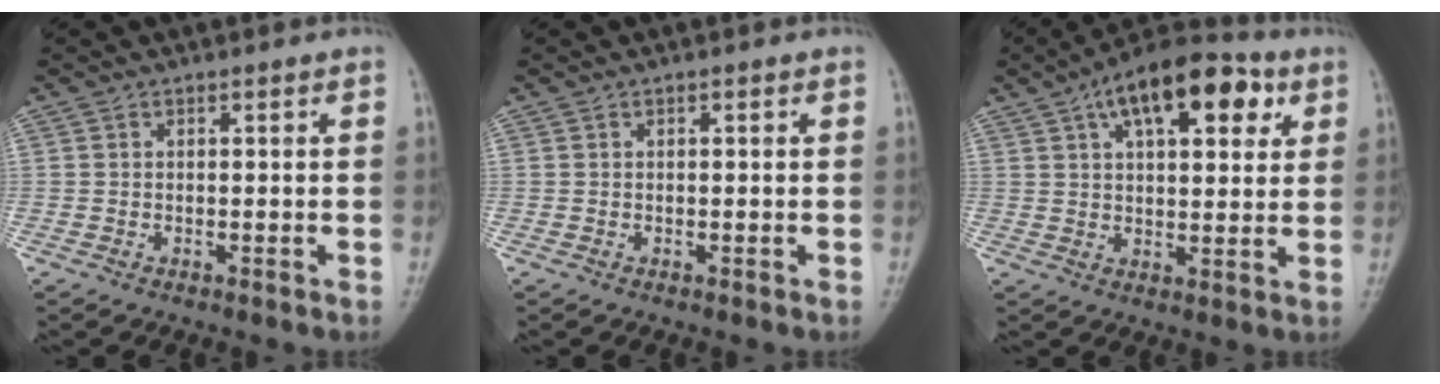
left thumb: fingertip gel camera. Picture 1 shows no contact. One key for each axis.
{"total": 0.0}
{"total": 16.7, "fx": 7.4, "fy": 7.8, "fz": 12.8, "tx": -0.159, "ty": 0.001, "tz": 0.109}